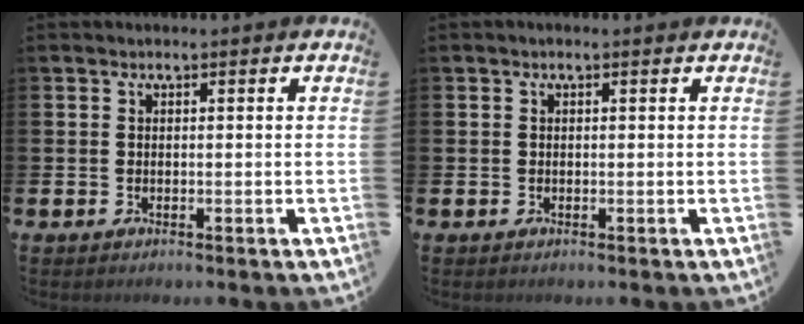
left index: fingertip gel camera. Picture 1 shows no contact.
{"total": 0.0}